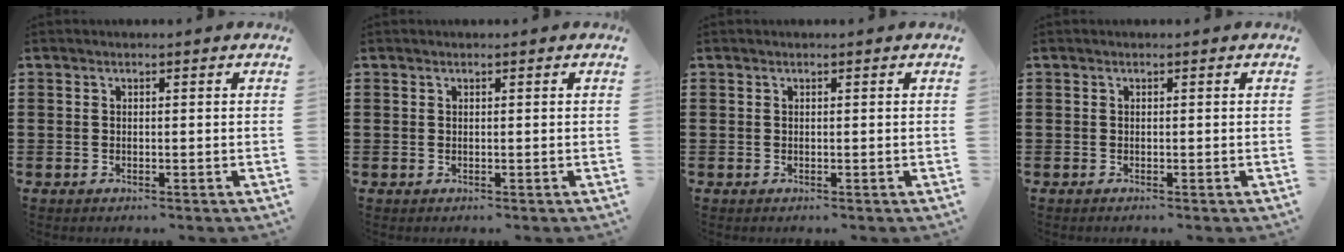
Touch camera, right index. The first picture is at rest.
{"total": 0.0}
{"total": 0.0}
{"total": 0.0}